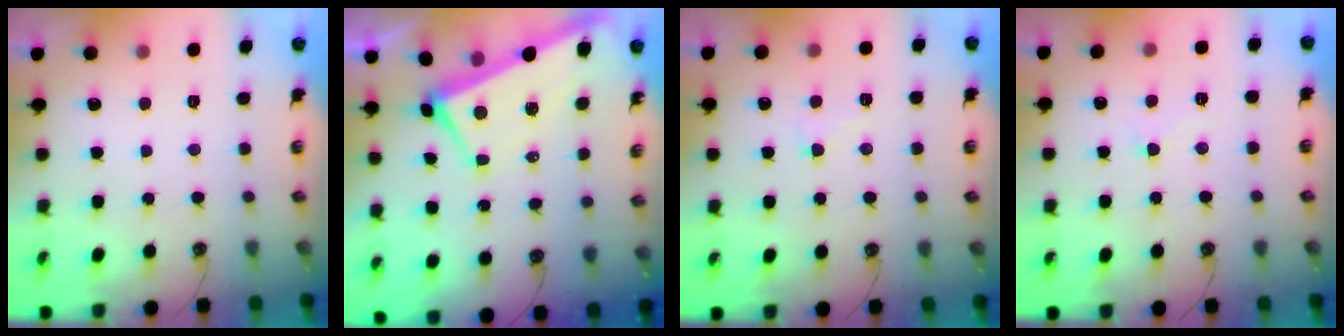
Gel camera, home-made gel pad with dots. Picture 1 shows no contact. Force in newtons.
{"total": 1.7, "press": 1.5, "slide": 0.8}
{"total": 2.0, "press": 1.9, "slide": 0.6}
{"total": 3.3, "press": 3.2, "slide": 0.7}